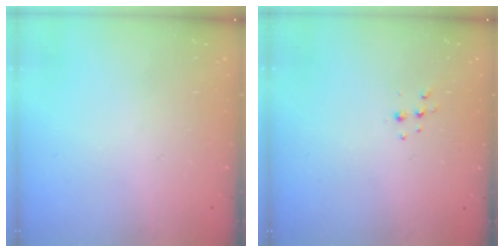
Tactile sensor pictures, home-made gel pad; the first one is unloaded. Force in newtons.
{"total": 3.8, "press": 3.7, "slide": 0.7}